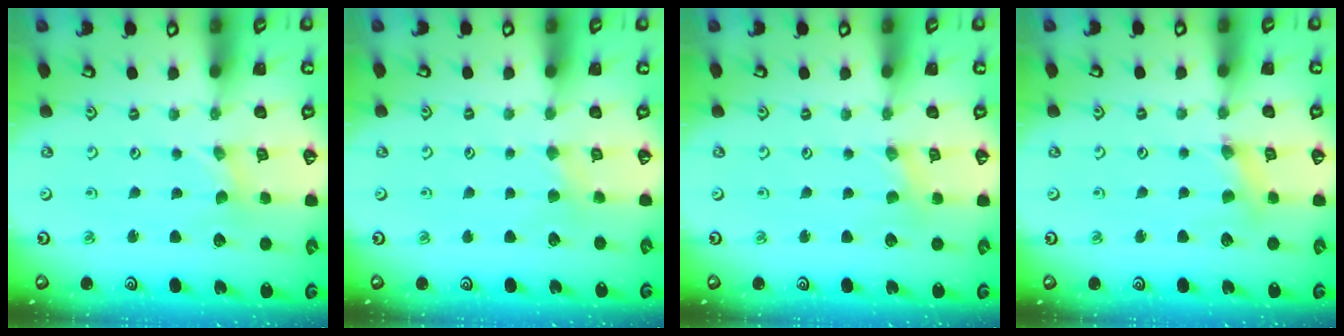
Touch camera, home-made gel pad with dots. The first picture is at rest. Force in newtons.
{"total": 2.4, "press": 2.3, "slide": 0.3}
{"total": 1.2, "press": 1.2, "slide": 0.3}
{"total": 3.9, "press": 3.9, "slide": 0.4}